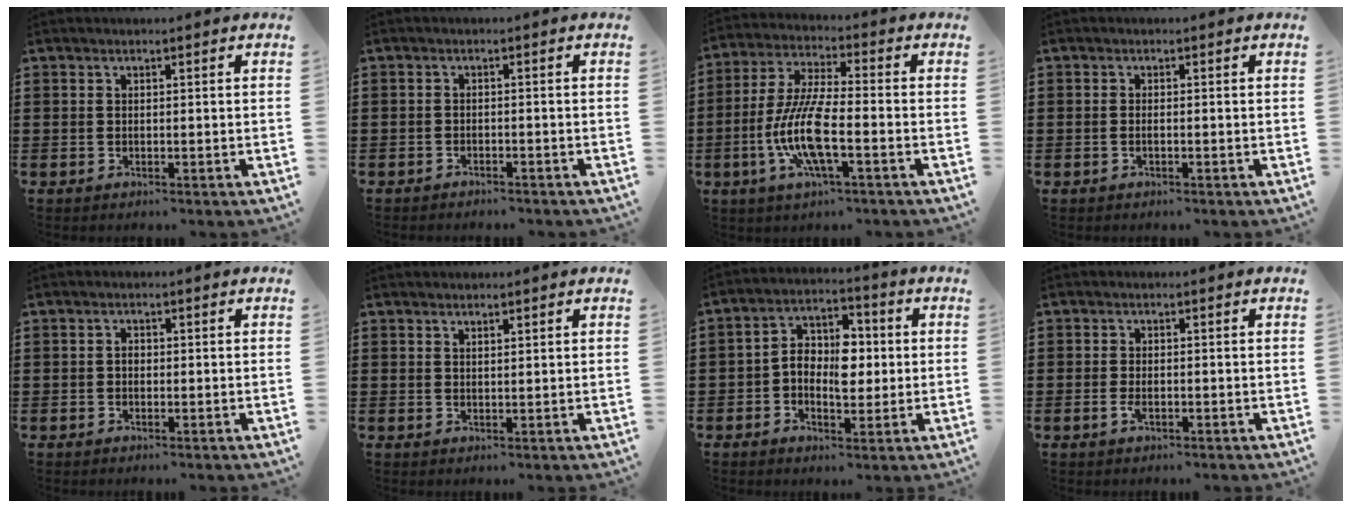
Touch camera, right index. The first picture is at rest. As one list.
[{"total": 1.2, "force": [-1.2, 0.2, 0.0], "torque": [-0.004, 0.003, -0.025]}, {"total": 10.1, "force": [-2.9, 2.1, 9.5], "torque": [-0.209, -0.017, -0.060]}, {"total": 0.6, "force": [0.0, 0.0, 0.6], "torque": [-0.012, -0.007, 0.002]}, {"total": 1.1, "force": [-0.1, 0.7, 0.8], "torque": [-0.016, 0.002, -0.002]}, {"total": 1.0, "force": [1.0, 0.2, 0.3], "torque": [-0.007, 0.001, 0.018]}, {"total": 6.9, "force": [-0.2, 4.2, 5.4], "torque": [-0.106, 0.006, -0.007]}, {"total": 1.7, "force": [-0.3, 0.7, 1.6], "torque": [-0.038, -0.007, -0.006]}]